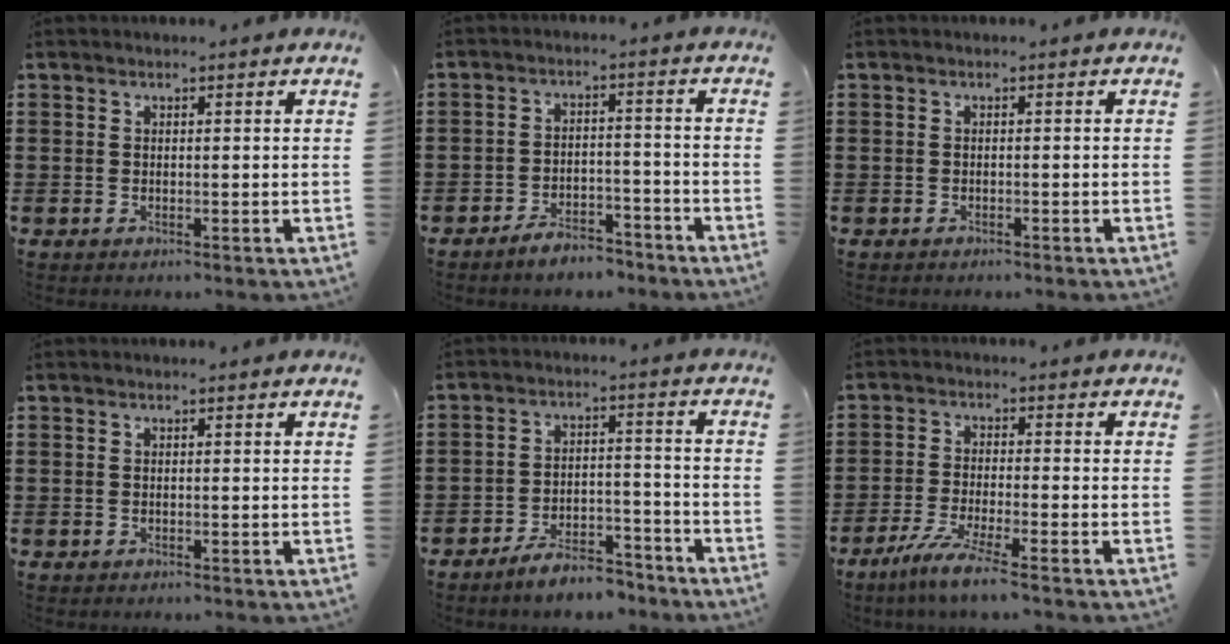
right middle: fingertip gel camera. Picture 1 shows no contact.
{"total": 4.7, "force": [-4.5, 1.0, 0.8], "torque": [-0.020, 0.011, -0.092]}
{"total": 0.5, "force": [-0.5, 0.2, 0.1], "torque": [-0.002, 0.000, -0.011]}
{"total": 0.0}
{"total": 6.3, "force": [-5.9, 1.3, 1.7], "torque": [-0.021, 0.016, -0.112]}
{"total": 5.5, "force": [-4.2, -0.1, 3.6], "torque": [-0.078, -0.016, -0.079]}